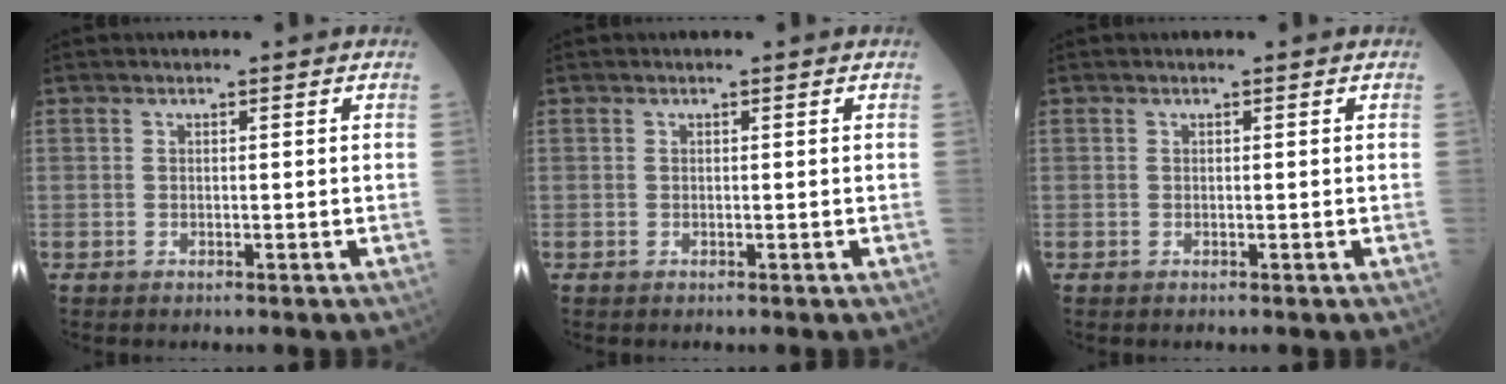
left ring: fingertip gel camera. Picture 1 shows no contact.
{"total": 0.0}
{"total": 0.0}